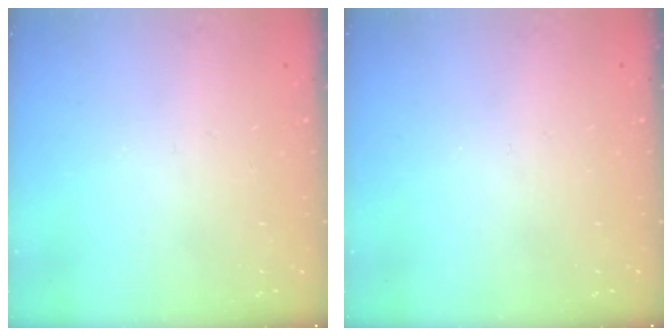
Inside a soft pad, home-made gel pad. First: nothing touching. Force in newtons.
{"total": 0.0}